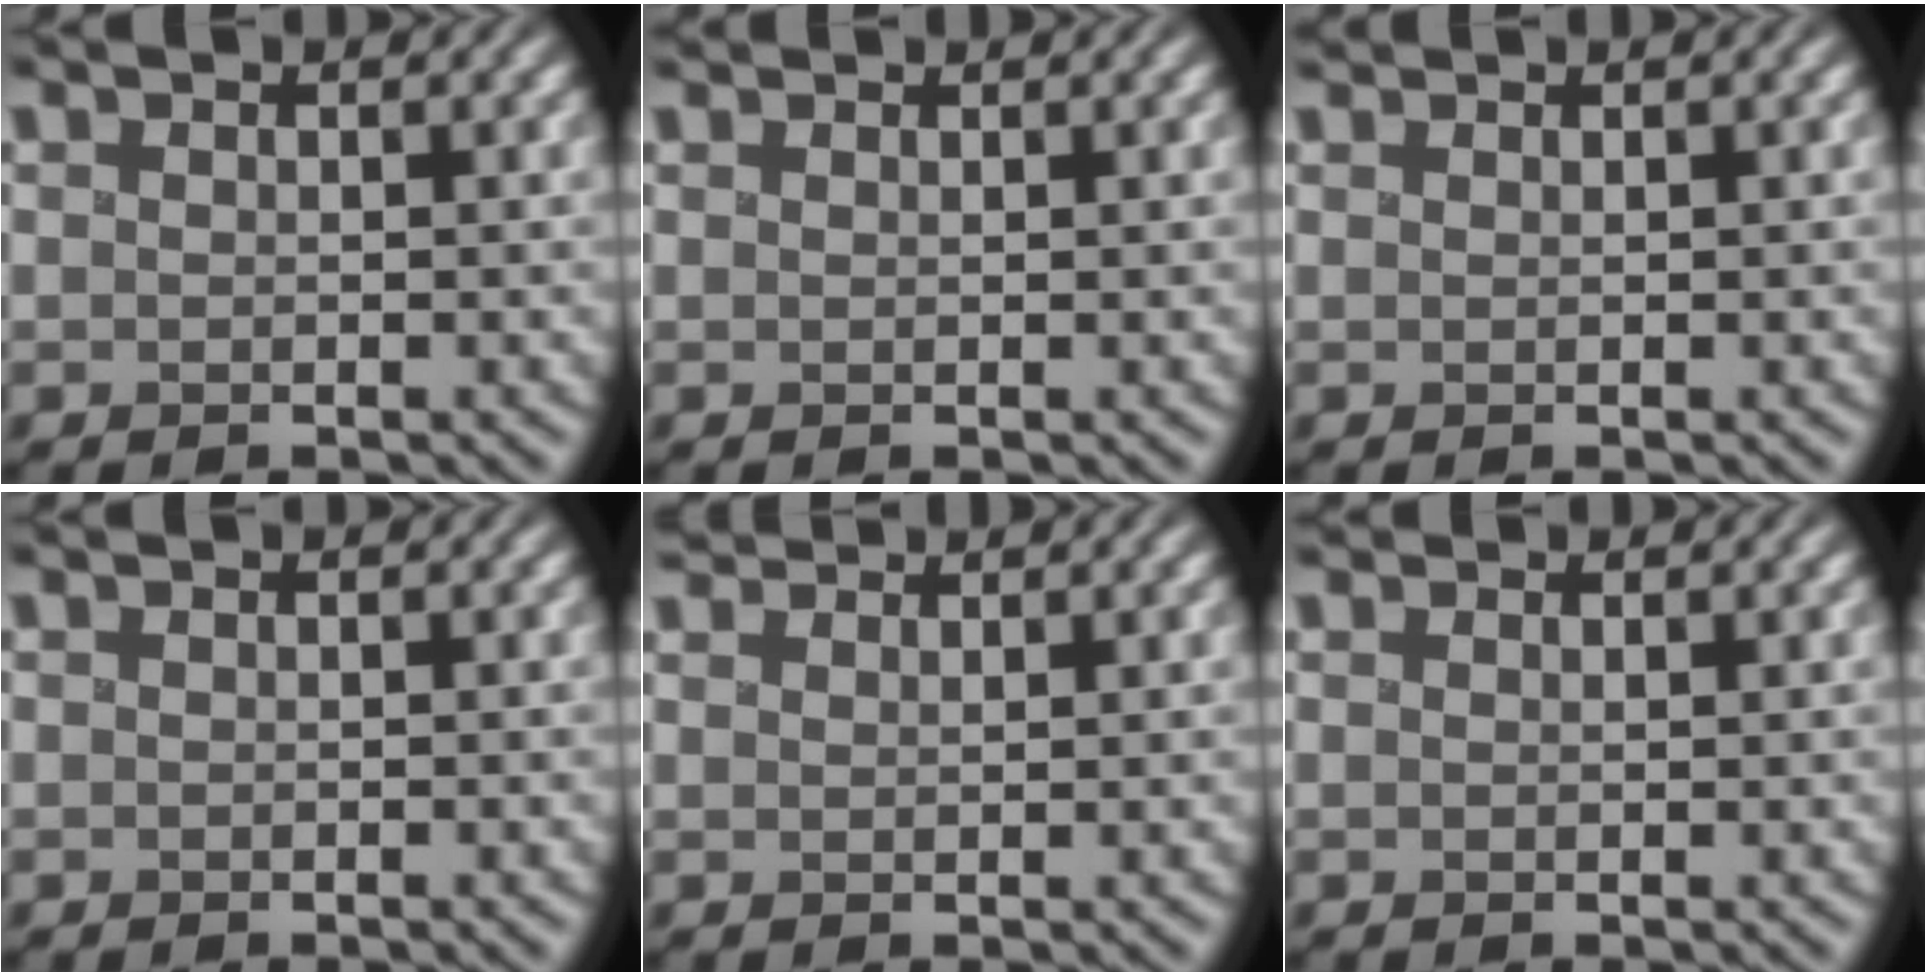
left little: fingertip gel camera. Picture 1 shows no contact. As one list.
[{"total": 1.3, "force": [1.2, 0.1, 0.3], "torque": [-0.002, 0.004, 0.017]}, {"total": 1.0, "force": [0.9, 0.0, 0.2], "torque": [-0.001, 0.003, 0.014]}, {"total": 0.0}, {"total": 2.6, "force": [2.5, 0.4, 0.7], "torque": [-0.012, 0.004, 0.044]}, {"total": 0.9, "force": [0.7, 0.4, 0.2], "torque": [-0.004, 0.001, 0.012]}]